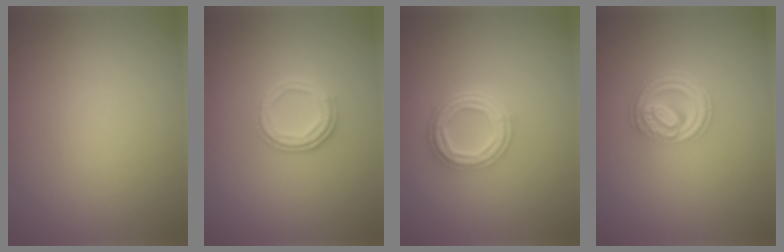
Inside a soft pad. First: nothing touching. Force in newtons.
{"total": 2.5, "press": 2.4, "slide": 0.6}
{"total": 5.0, "press": 3.5, "slide": 3.5}
{"total": 4.6, "press": 3.4, "slide": 3.1}